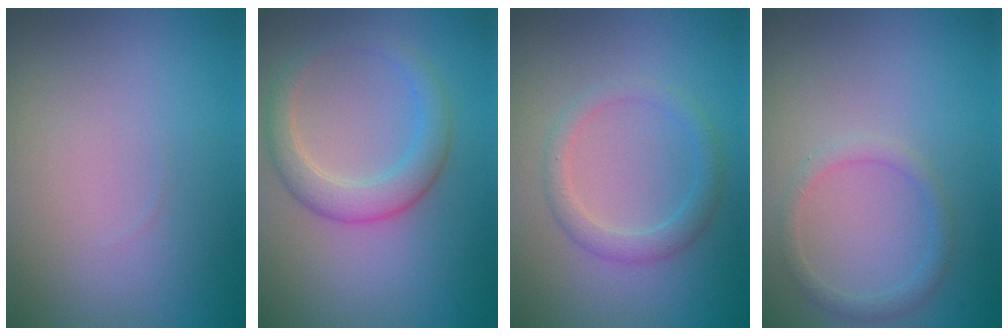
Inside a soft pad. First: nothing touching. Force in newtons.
{"total": 3.4, "press": 3.4, "slide": 0.0}
{"total": 2.2, "press": 2.2, "slide": 0.1}
{"total": 1.5, "press": 1.5, "slide": 0.1}